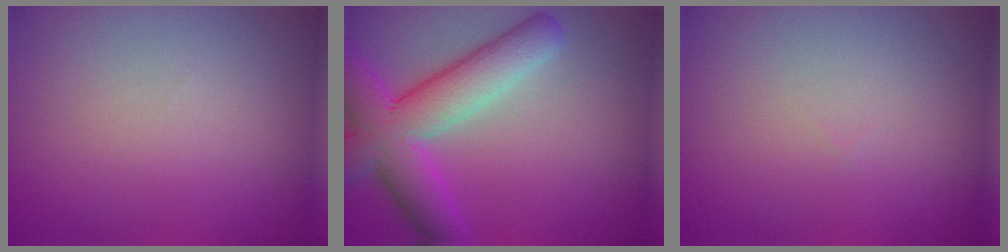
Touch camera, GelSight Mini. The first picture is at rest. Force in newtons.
{"total": 7.8, "press": 7.8, "slide": 0.5}
{"total": 0.0}